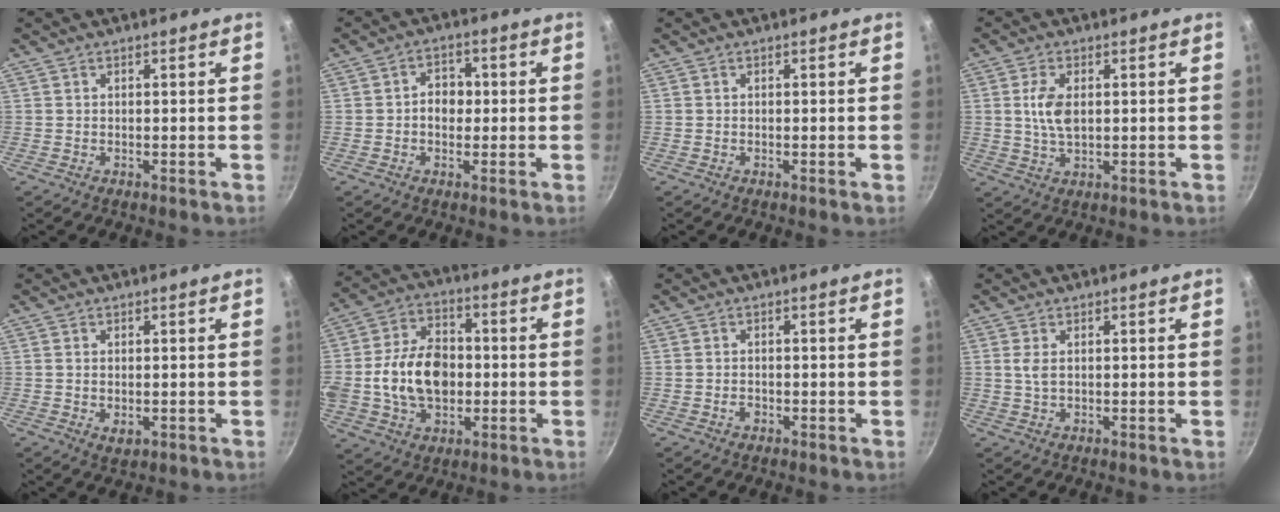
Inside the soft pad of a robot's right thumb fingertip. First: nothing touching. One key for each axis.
{"total": 4.7, "fx": -0.2, "fy": 3.7, "fz": 2.8, "tx": -0.013, "ty": 0.010, "tz": -0.007}
{"total": 0.0}
{"total": 5.8, "fx": 0.9, "fy": 3.0, "fz": 4.8, "tx": -0.093, "ty": -0.001, "tz": 0.017}
{"total": 2.3, "fx": -0.3, "fy": 1.4, "fz": 1.8, "tx": -0.030, "ty": -0.008, "tz": -0.002}
{"total": 17.2, "fx": -1.2, "fy": 12.1, "fz": 12.1, "tx": -0.193, "ty": 0.031, "tz": -0.025}
{"total": 1.2, "fx": -0.5, "fy": 0.8, "fz": 0.6, "tx": -0.012, "ty": 0.005, "tz": -0.009}
{"total": 2.1, "fx": 0.4, "fy": 0.9, "fz": 1.9, "tx": -0.039, "ty": -0.001, "tz": 0.009}